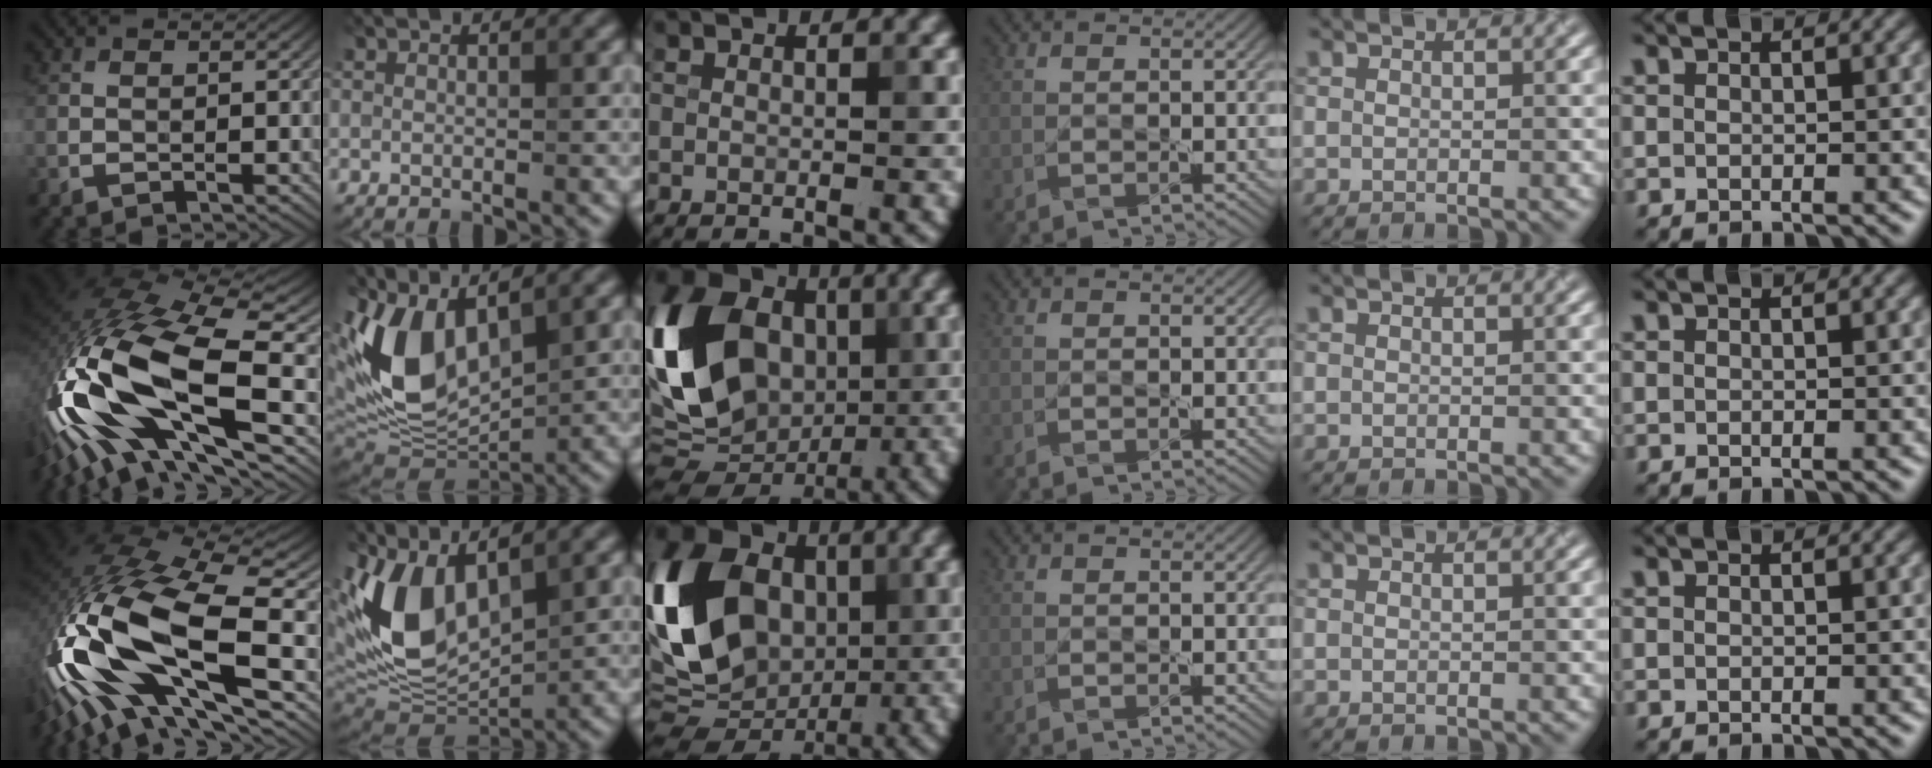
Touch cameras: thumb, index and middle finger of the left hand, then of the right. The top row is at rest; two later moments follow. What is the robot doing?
{"motion": "lift_and_place", "object": "knife"}